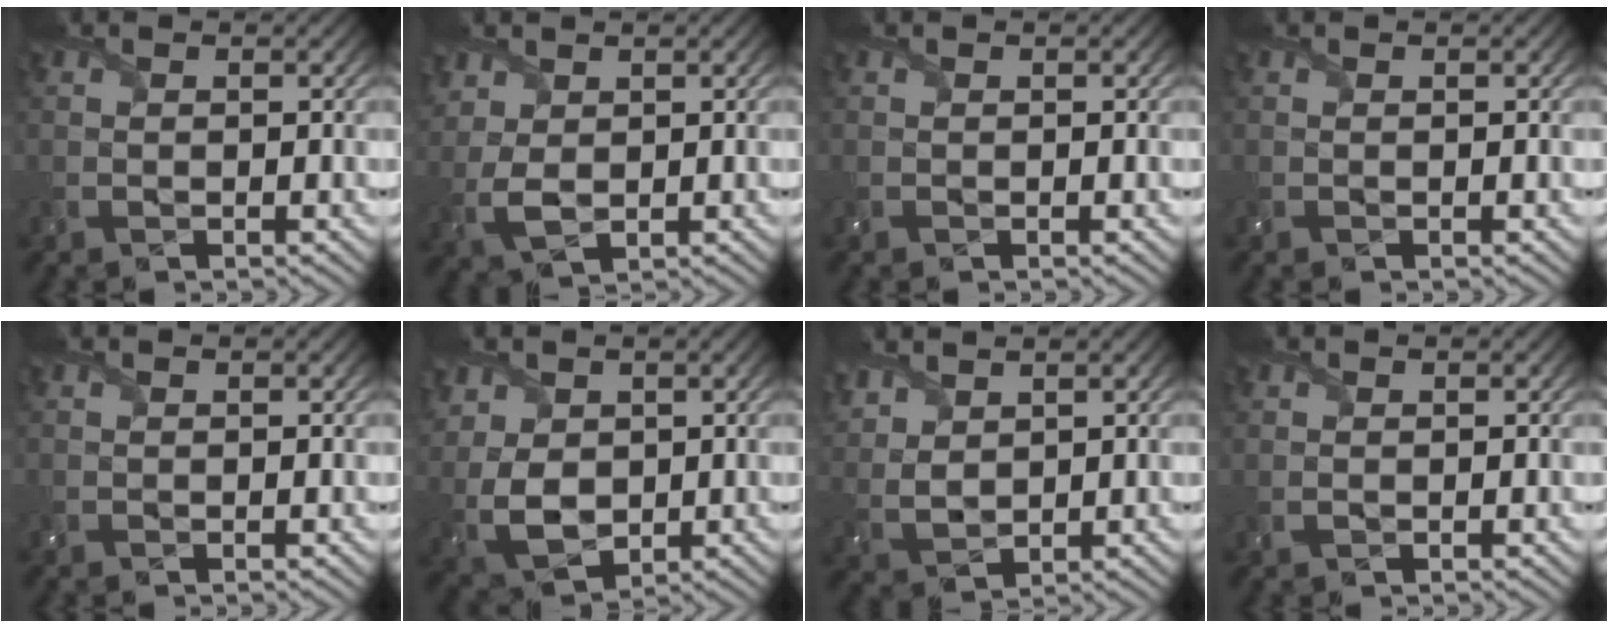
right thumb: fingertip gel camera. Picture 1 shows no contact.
{"total": 4.1, "force": [1.5, 2.9, 2.5], "torque": [-0.074, -0.005, 0.034]}
{"total": 0.0}
{"total": 0.0}
{"total": 0.0}
{"total": 7.9, "force": [1.5, 6.0, 4.8], "torque": [-0.149, -0.007, 0.032]}
{"total": 5.6, "force": [3.8, 2.8, 3.1], "torque": [-0.095, 0.005, 0.082]}
{"total": 0.6, "force": [-0.1, 0.5, 0.4], "torque": [-0.011, -0.004, 0.000]}